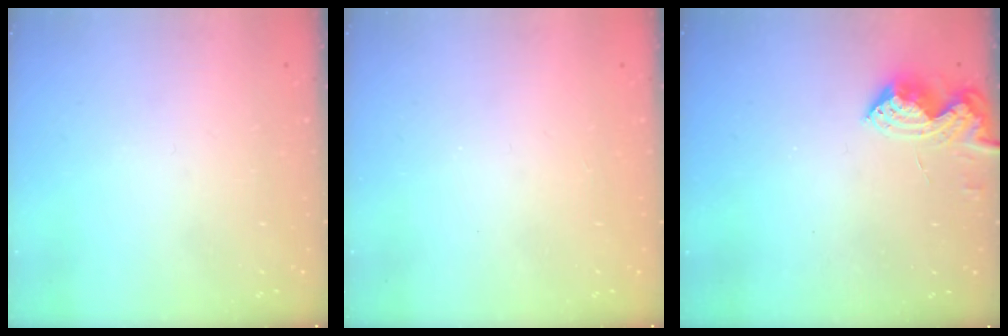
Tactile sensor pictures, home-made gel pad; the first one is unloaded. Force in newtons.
{"total": 0.9, "press": 0.9, "slide": 0.2}
{"total": 7.1, "press": 7.1, "slide": 0.7}